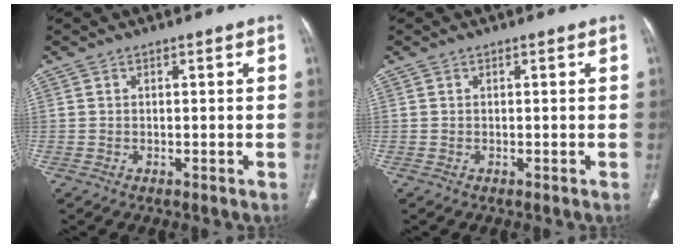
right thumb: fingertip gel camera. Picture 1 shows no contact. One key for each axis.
{"total": 0.0}